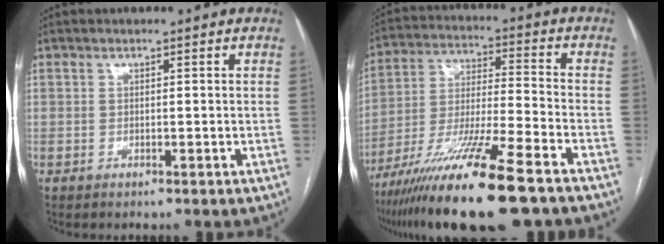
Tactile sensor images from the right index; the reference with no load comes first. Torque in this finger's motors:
{"motor_torque": [1.06, -1.08, 1.05, 0.21]}